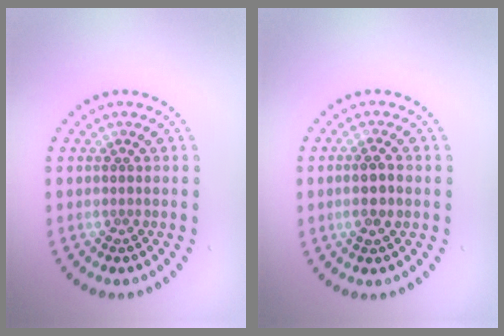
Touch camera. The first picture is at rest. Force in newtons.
{"total": 2.3, "press": 2.2, "slide": 0.6}